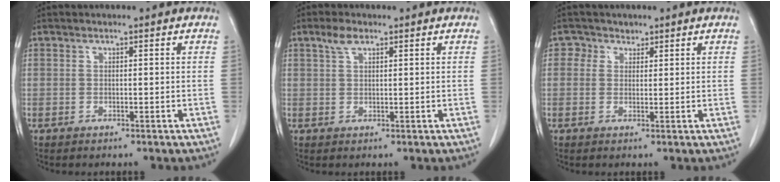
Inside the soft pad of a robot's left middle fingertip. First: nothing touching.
{"total": 2.4, "force": [1.5, 1.0, 1.5], "torque": [-0.037, 0.007, 0.033]}
{"total": 2.1, "force": [1.2, 1.7, -0.1], "torque": [0.011, 0.004, 0.013]}